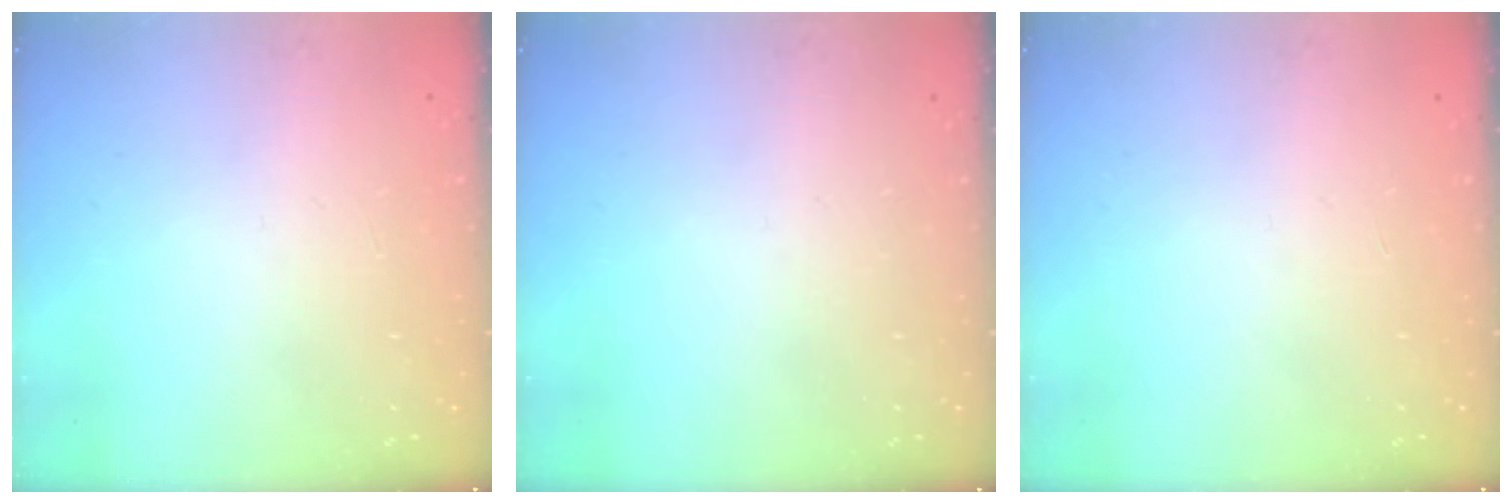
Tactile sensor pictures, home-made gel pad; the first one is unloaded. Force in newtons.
{"total": 0.0}
{"total": 0.0}